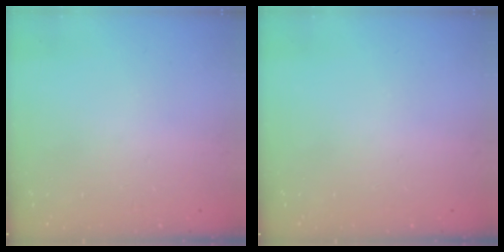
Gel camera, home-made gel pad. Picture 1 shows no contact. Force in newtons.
{"total": 0.0}